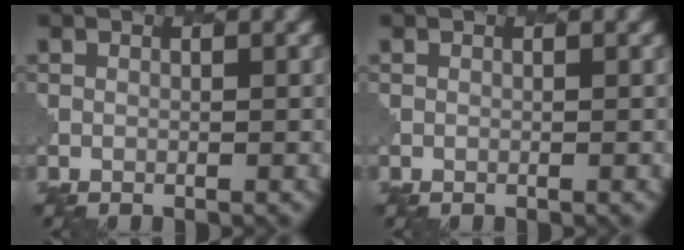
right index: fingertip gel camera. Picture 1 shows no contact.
{"total": 0.0}